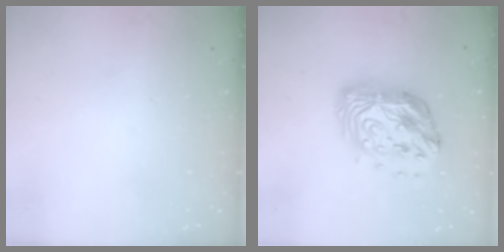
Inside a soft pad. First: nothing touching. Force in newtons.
{"total": 15.8, "press": 15.7, "slide": 1.3}